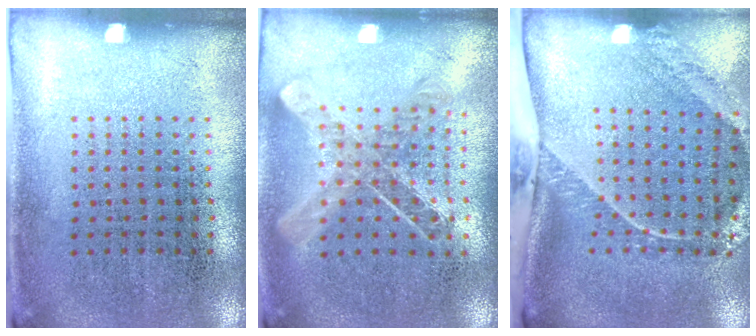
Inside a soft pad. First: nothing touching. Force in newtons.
{"total": 1.0, "press": 1.0, "slide": 0.1}
{"total": 2.7, "press": 1.8, "slide": 2.0}